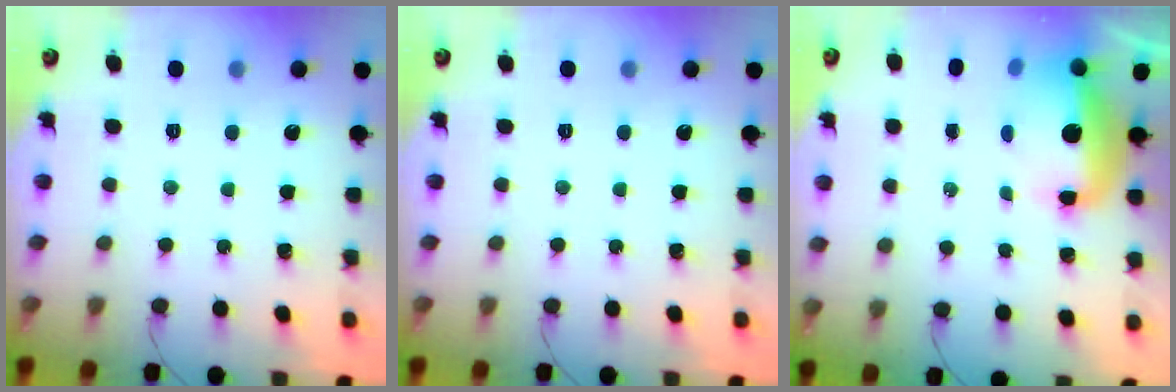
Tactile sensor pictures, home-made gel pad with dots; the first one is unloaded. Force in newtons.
{"total": 0.0}
{"total": 11.4, "press": 11.1, "slide": 2.6}